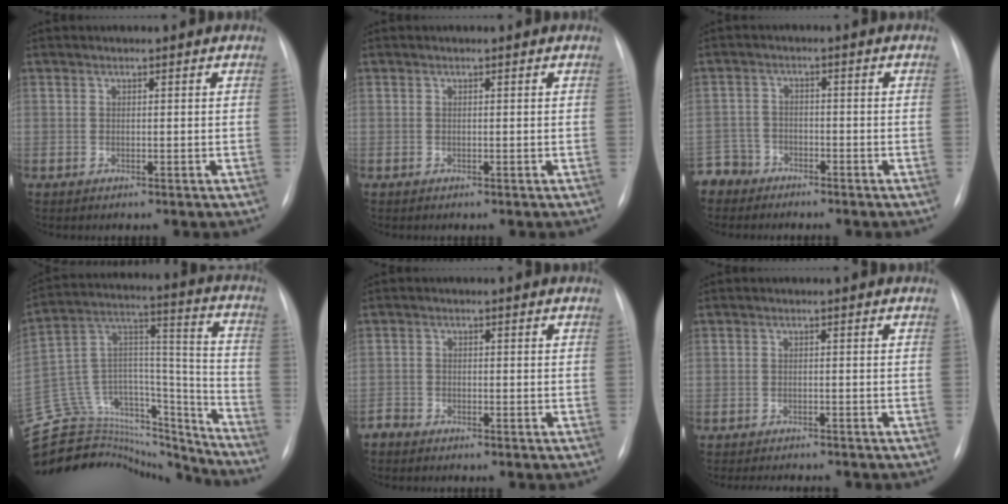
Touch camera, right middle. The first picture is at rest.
{"total": 0.0}
{"total": 4.4, "force": [-3.7, 2.3, -0.8], "torque": [0.019, 0.001, -0.078]}
{"total": 32.9, "force": [-30.0, 9.7, 9.3], "torque": [-0.191, 0.032, -0.448]}
{"total": 1.8, "force": [-1.7, 0.2, -0.1], "torque": [0.002, -0.004, -0.034]}
{"total": 6.3, "force": [-5.8, 1.2, 2.1], "torque": [-0.023, -0.004, -0.078]}